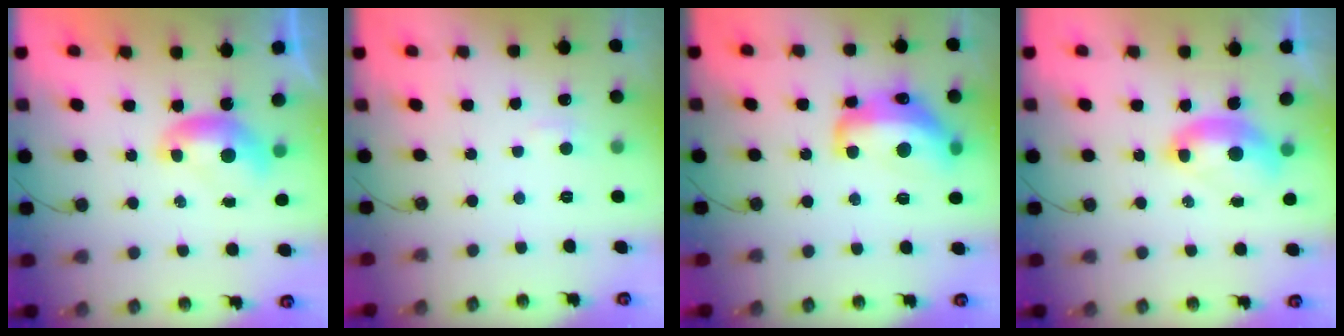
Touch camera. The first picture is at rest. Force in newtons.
{"total": 1.8, "press": 1.7, "slide": 0.6}
{"total": 11.4, "press": 11.3, "slide": 1.1}
{"total": 2.6, "press": 2.6, "slide": 0.6}